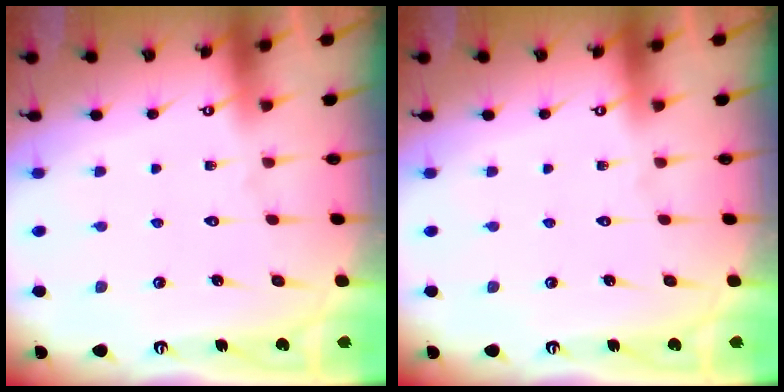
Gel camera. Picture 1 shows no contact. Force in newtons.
{"total": 0.0}